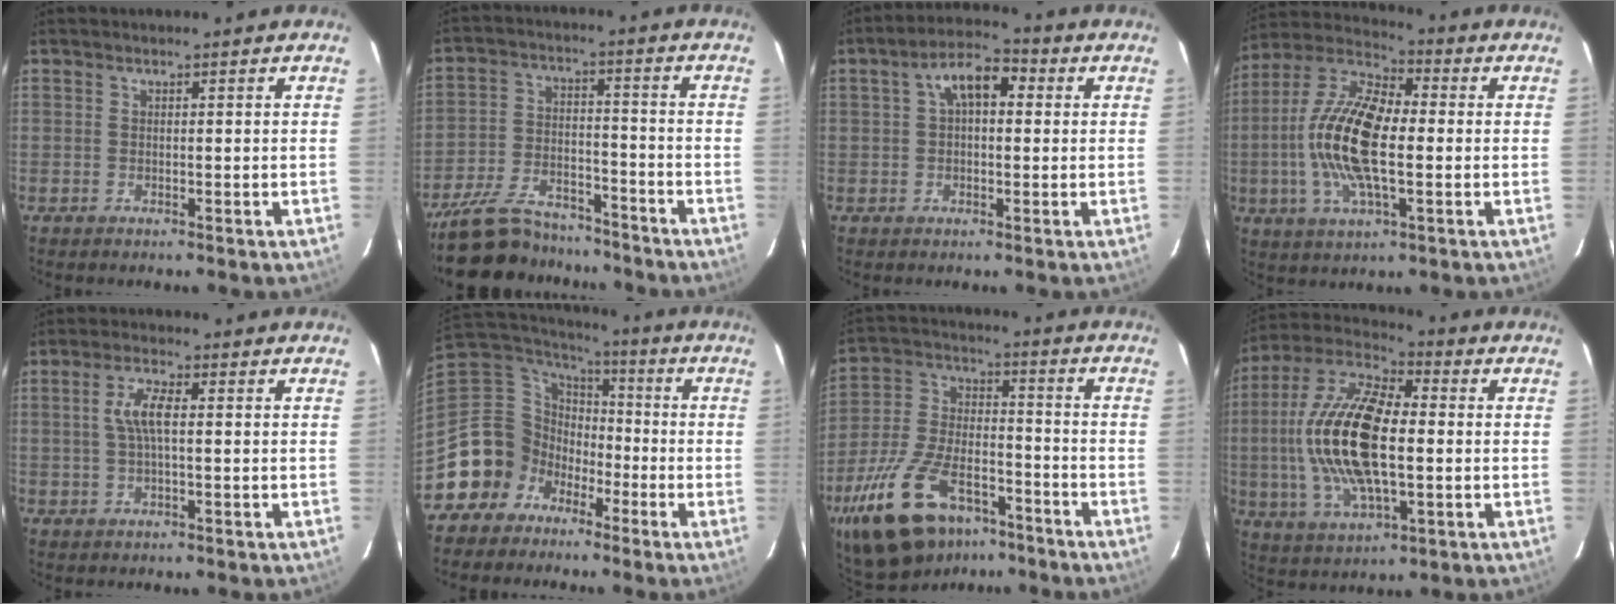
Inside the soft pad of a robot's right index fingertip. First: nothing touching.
{"total": 17.6, "force": [-14.8, 6.6, 6.9], "torque": [-0.165, -0.003, -0.235]}
{"total": 7.2, "force": [1.6, 3.9, 5.8], "torque": [-0.105, 0.029, 0.025]}
{"total": 16.8, "force": [-1.2, 6.5, 15.5], "torque": [-0.309, 0.008, -0.035]}
{"total": 5.0, "force": [0.4, 1.5, 4.8], "torque": [-0.094, 0.007, 0.011]}
{"total": 11.9, "force": [-5.6, 10.3, 2.0], "torque": [-0.068, 0.031, -0.110]}
{"total": 22.9, "force": [-14.5, 11.1, 13.8], "torque": [-0.288, -0.009, -0.243]}
{"total": 20.6, "force": [-0.5, 8.8, 18.7], "torque": [-0.377, 0.004, -0.013]}